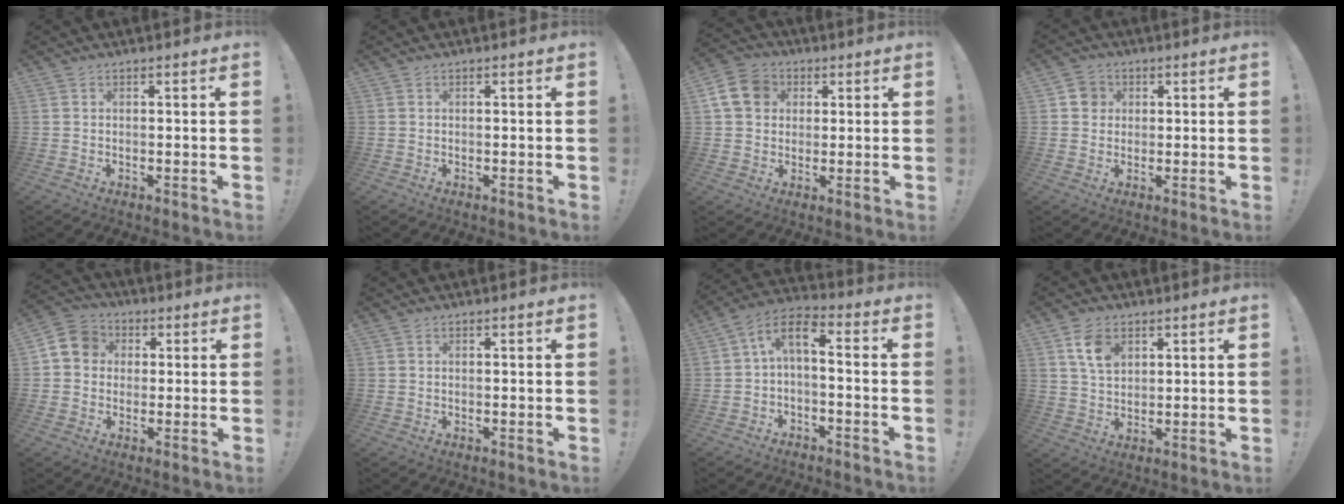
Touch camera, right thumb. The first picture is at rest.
{"total": 0.0}
{"total": 11.2, "force": [3.0, 9.4, 5.4], "torque": [-0.091, 0.004, 0.065]}
{"total": 5.0, "force": [1.1, 4.7, 1.4], "torque": [-0.016, 0.007, 0.021]}
{"total": 7.8, "force": [1.1, 7.1, 3.0], "torque": [-0.044, 0.013, 0.026]}
{"total": 0.0}
{"total": 6.6, "force": [-1.2, 3.3, 5.6], "torque": [-0.108, 0.018, -0.020]}
{"total": 8.1, "force": [3.9, 5.4, 4.6], "torque": [-0.073, -0.009, 0.076]}